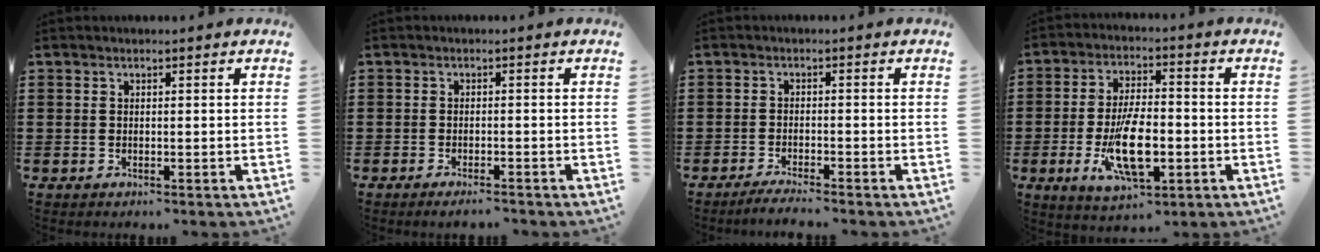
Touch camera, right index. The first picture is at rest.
{"total": 1.4, "force": [-1.3, 0.1, 0.6], "torque": [-0.013, -0.001, -0.023]}
{"total": 2.2, "force": [-2.1, -0.3, 0.6], "torque": [-0.010, -0.001, -0.040]}
{"total": 10.9, "force": [-3.0, 4.5, 9.5], "torque": [-0.183, -0.010, -0.051]}